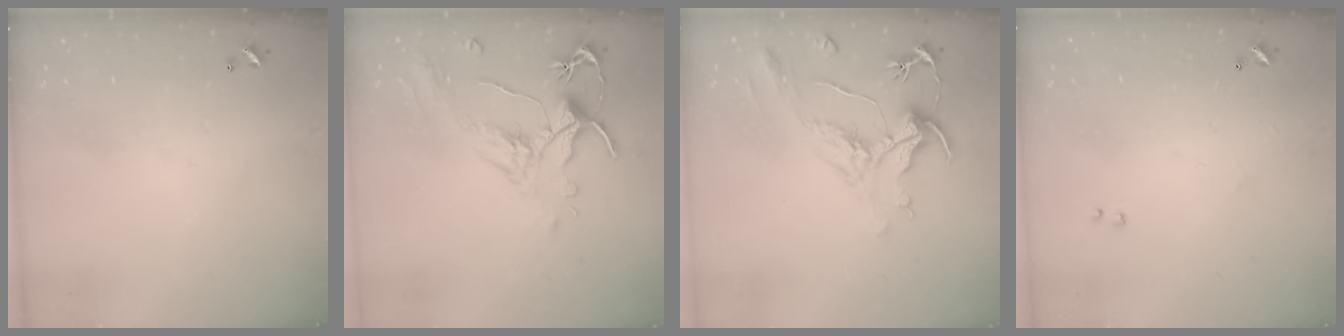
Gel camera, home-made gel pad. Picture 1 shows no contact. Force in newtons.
{"total": 1.8, "press": 1.2, "slide": 1.3}
{"total": 2.2, "press": 1.7, "slide": 1.4}
{"total": 2.3, "press": 2.2, "slide": 0.8}